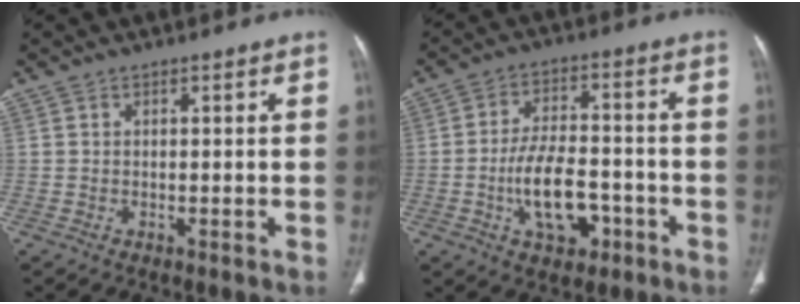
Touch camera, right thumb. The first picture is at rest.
{"total": 11.1, "force": [-3.8, 6.1, 8.4], "torque": [-0.132, 0.028, -0.059]}